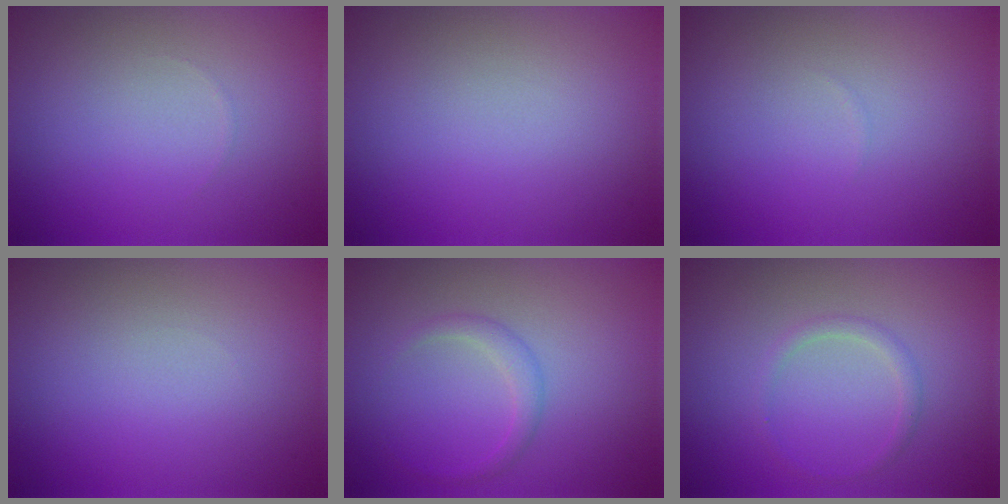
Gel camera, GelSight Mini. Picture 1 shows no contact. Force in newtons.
{"total": 0.0}
{"total": 0.0}
{"total": 0.0}
{"total": 1.4, "press": 1.4, "slide": 0.1}
{"total": 1.2, "press": 1.2, "slide": 0.1}